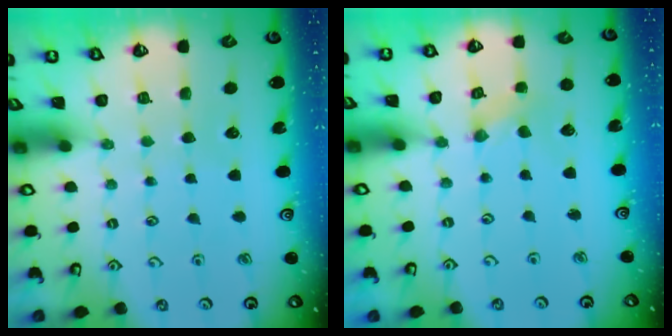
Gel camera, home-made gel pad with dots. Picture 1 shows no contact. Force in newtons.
{"total": 0.0}